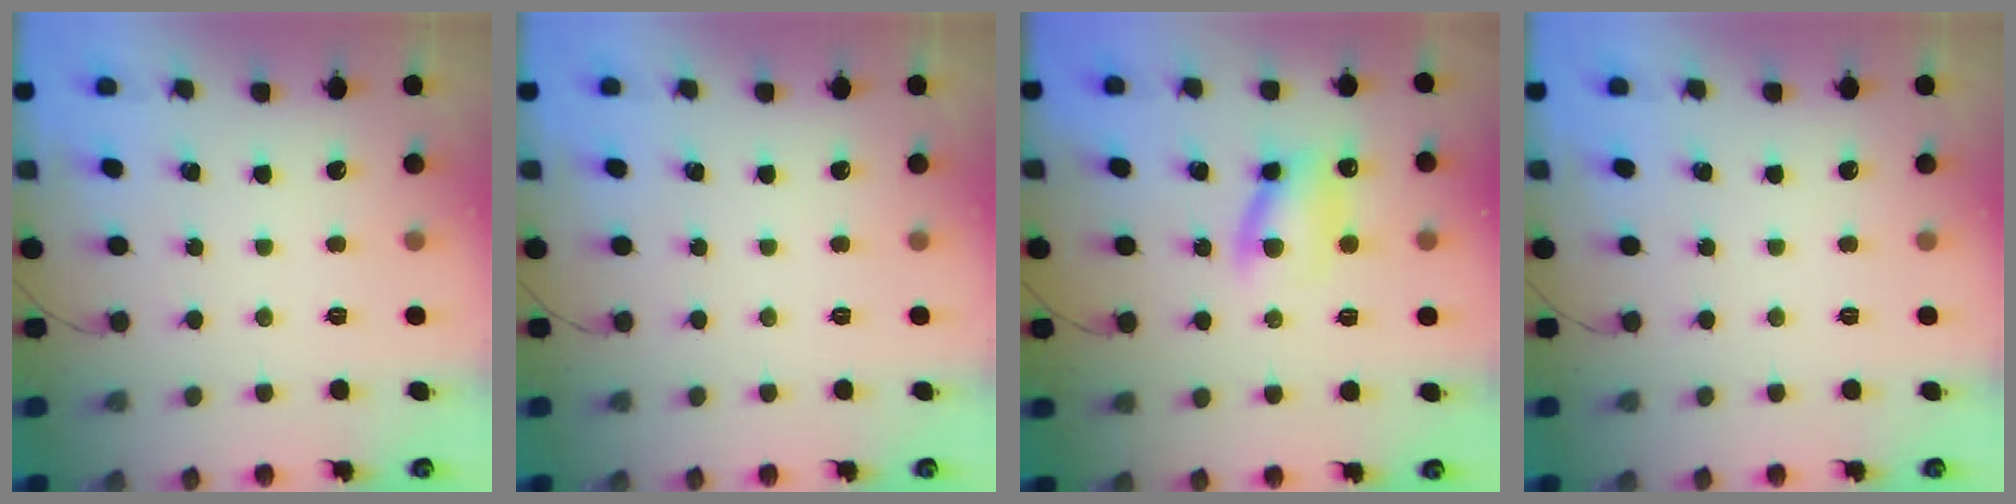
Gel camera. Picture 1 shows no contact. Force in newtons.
{"total": 0.0}
{"total": 9.3, "press": 9.2, "slide": 1.5}
{"total": 0.0}